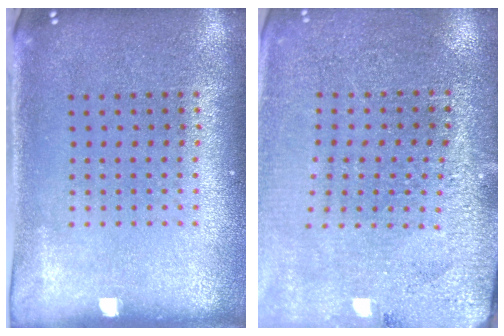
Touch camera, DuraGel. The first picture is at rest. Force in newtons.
{"total": 2.8, "press": 2.8, "slide": 0.1}